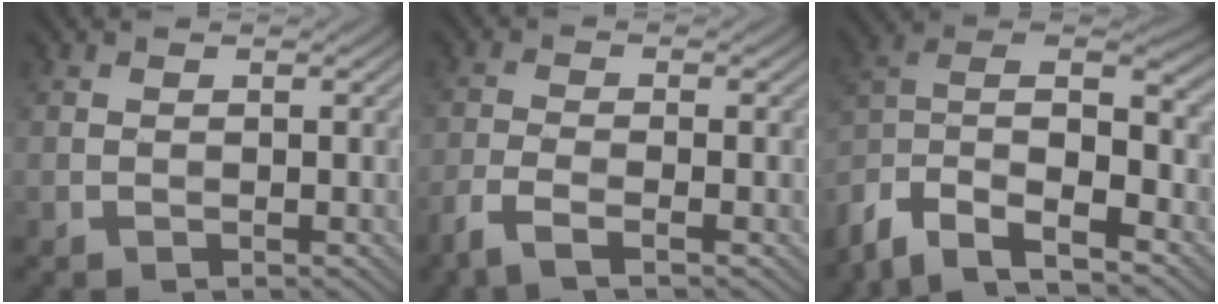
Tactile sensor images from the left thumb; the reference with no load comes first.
{"total": 3.5, "force": [-2.4, 0.6, 2.5], "torque": [-0.060, -0.005, -0.061]}
{"total": 12.4, "force": [-7.2, 5.9, 8.1], "torque": [-0.166, -0.013, -0.146]}